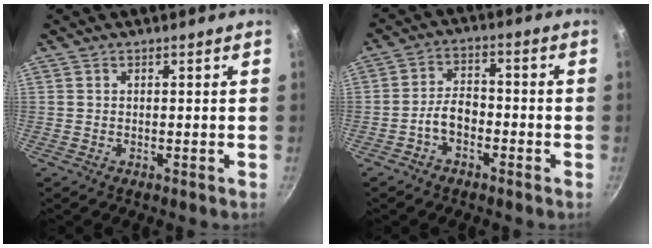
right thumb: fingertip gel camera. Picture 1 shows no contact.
{"total": 5.6, "force": [-2.6, 3.4, 3.6], "torque": [-0.049, 0.036, -0.050]}